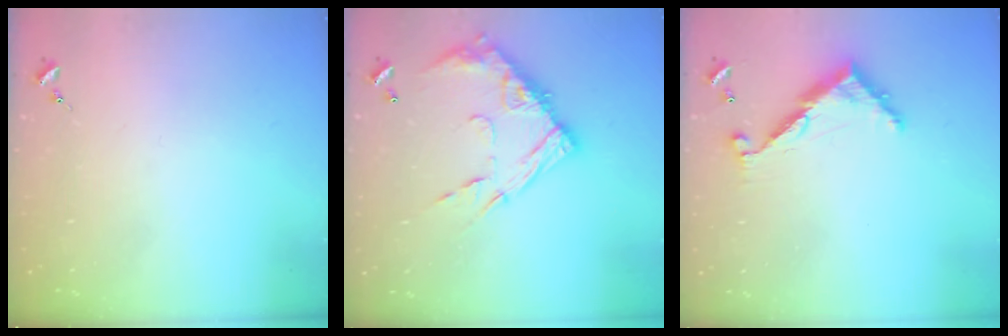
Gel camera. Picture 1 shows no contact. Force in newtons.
{"total": 16.0, "press": 15.9, "slide": 1.4}
{"total": 9.0, "press": 9.0, "slide": 0.7}